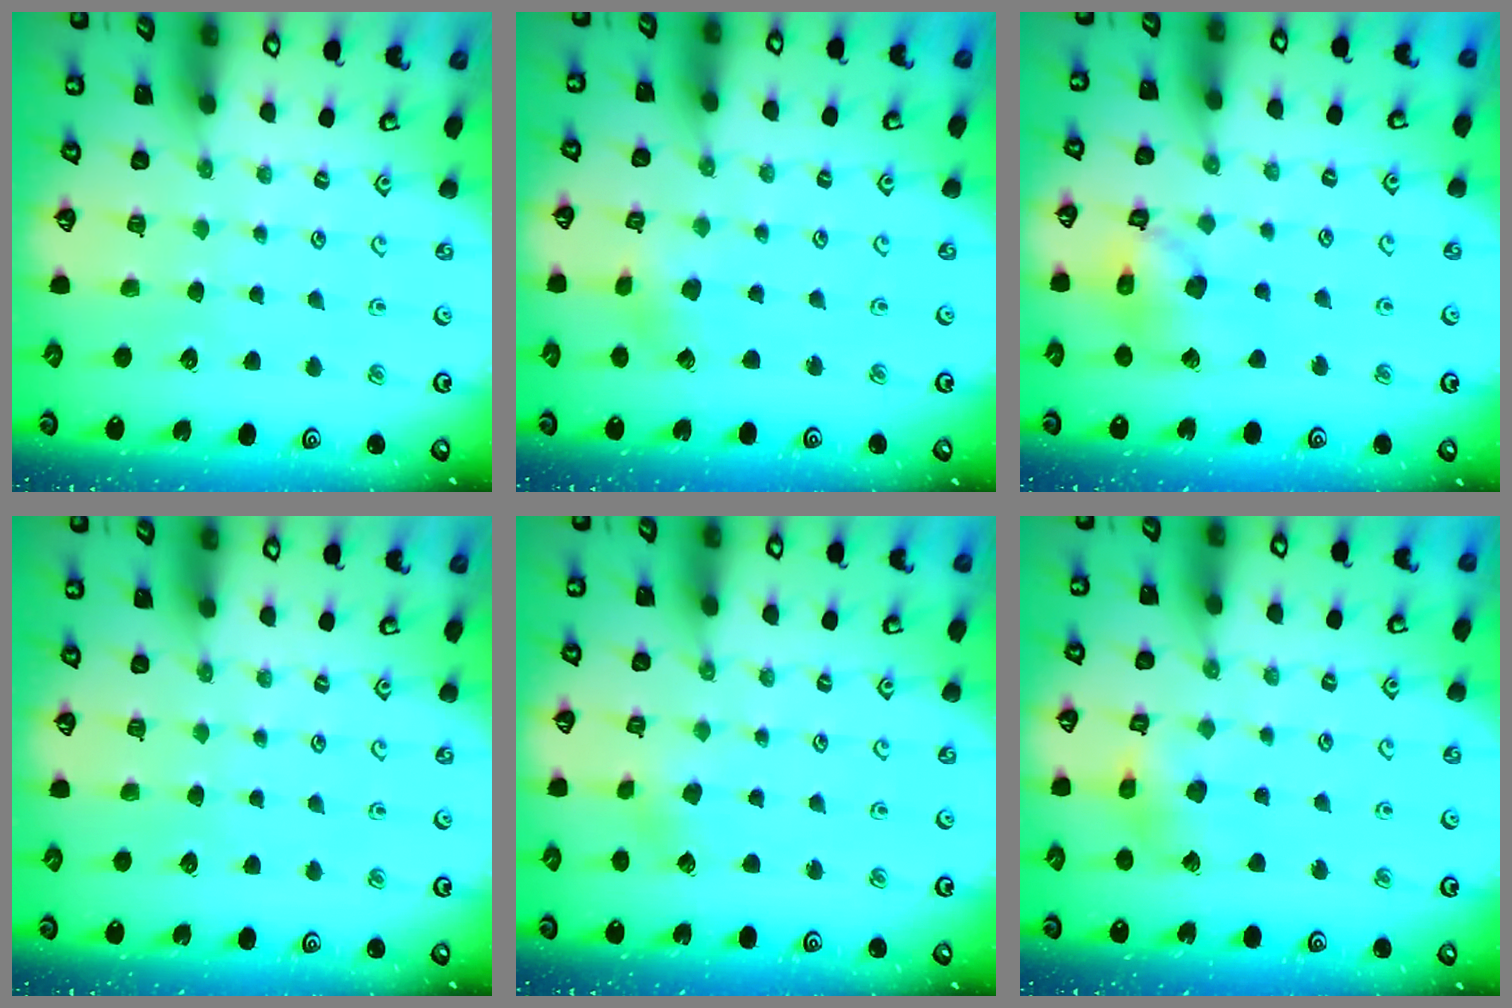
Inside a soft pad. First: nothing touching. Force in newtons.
{"total": 2.6, "press": 2.6, "slide": 0.3}
{"total": 13.8, "press": 13.6, "slide": 2.0}
{"total": 0.0}
{"total": 1.8, "press": 1.7, "slide": 0.6}
{"total": 8.1, "press": 8.1, "slide": 0.9}